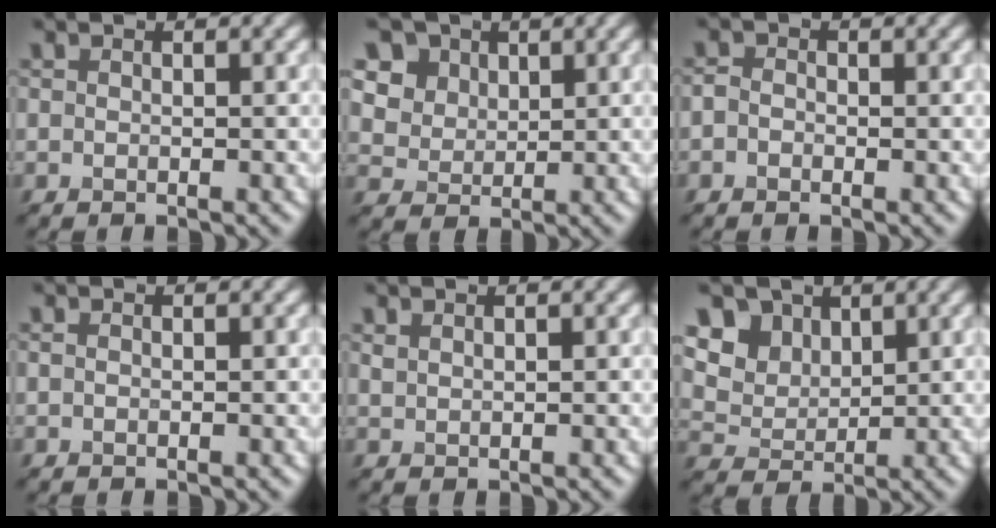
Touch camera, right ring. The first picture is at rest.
{"total": 6.5, "force": [4.4, 4.5, 1.7], "torque": [-0.082, 0.013, 0.095]}
{"total": 0.8, "force": [-0.8, 0.2, -0.2], "torque": [-0.017, 0.005, 0.002]}
{"total": 0.0}
{"total": 1.0, "force": [0.2, -0.7, -0.7], "torque": [-0.005, 0.005, 0.026]}
{"total": 6.0, "force": [3.9, 4.2, 1.7], "torque": [-0.093, 0.011, 0.098]}